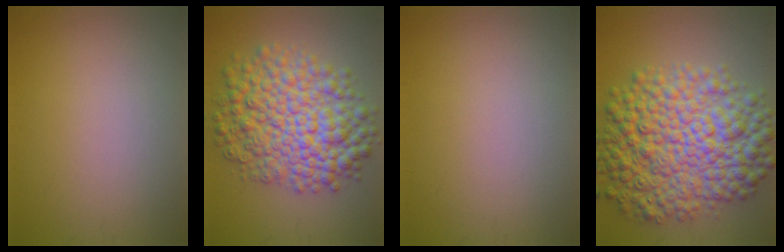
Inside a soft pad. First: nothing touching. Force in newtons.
{"total": 9.4, "press": 9.4, "slide": 0.2}
{"total": 0.0}
{"total": 11.3, "press": 11.3, "slide": 0.1}